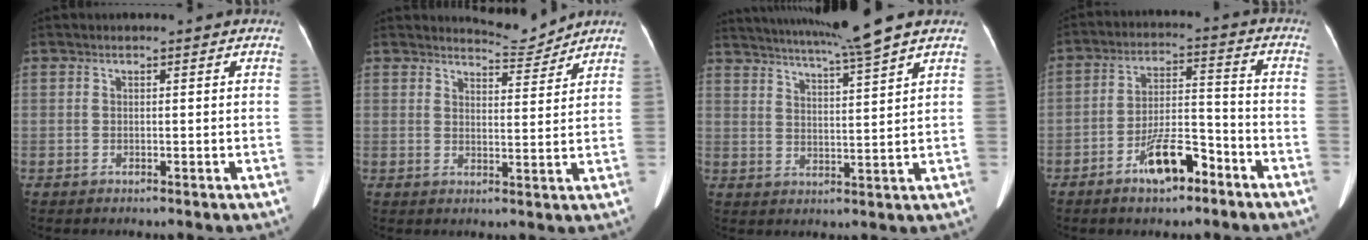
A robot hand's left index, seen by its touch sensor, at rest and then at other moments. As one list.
[{"total": 3.9, "force": [3.8, -0.2, -0.6], "torque": [0.001, -0.017, 0.061]}, {"total": 11.5, "force": [9.8, -1.9, 5.6], "torque": [-0.102, -0.005, 0.149]}, {"total": 8.9, "force": [-5.7, 2.7, 6.2], "torque": [-0.117, 0.010, -0.096]}]